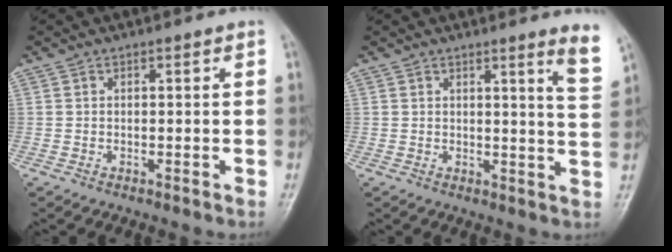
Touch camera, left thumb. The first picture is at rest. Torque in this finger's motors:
{"motor_torque": [0.20, 0.11, -0.11, -0.04, 0.06]}